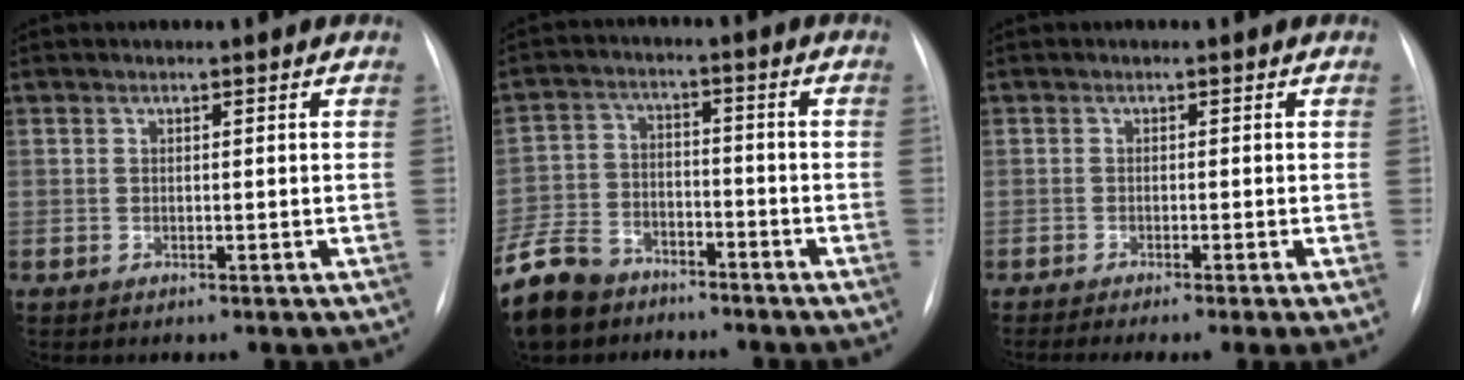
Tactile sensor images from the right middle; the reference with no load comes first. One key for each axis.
{"total": 13.7, "fx": -10.3, "fy": 7.6, "fz": 4.9, "tx": -0.133, "ty": -0.003, "tz": -0.185}
{"total": 6.4, "fx": -4.8, "fy": -0.8, "fz": 4.1, "tx": -0.046, "ty": -0.019, "tz": -0.074}